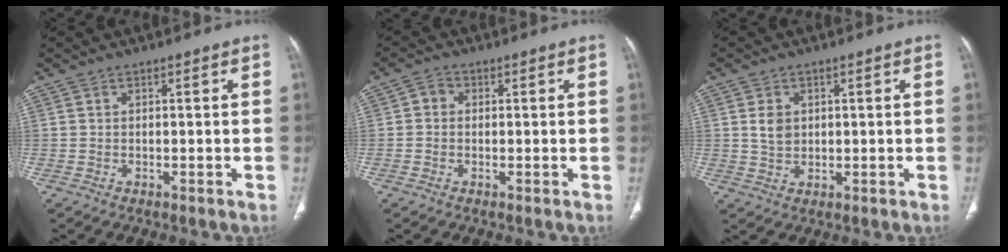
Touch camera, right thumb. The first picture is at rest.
{"total": 2.2, "force": [0.1, 1.9, 1.1], "torque": [-0.005, 0.006, -0.004]}
{"total": 3.7, "force": [0.8, 2.8, 2.1], "torque": [-0.023, -0.004, 0.019]}